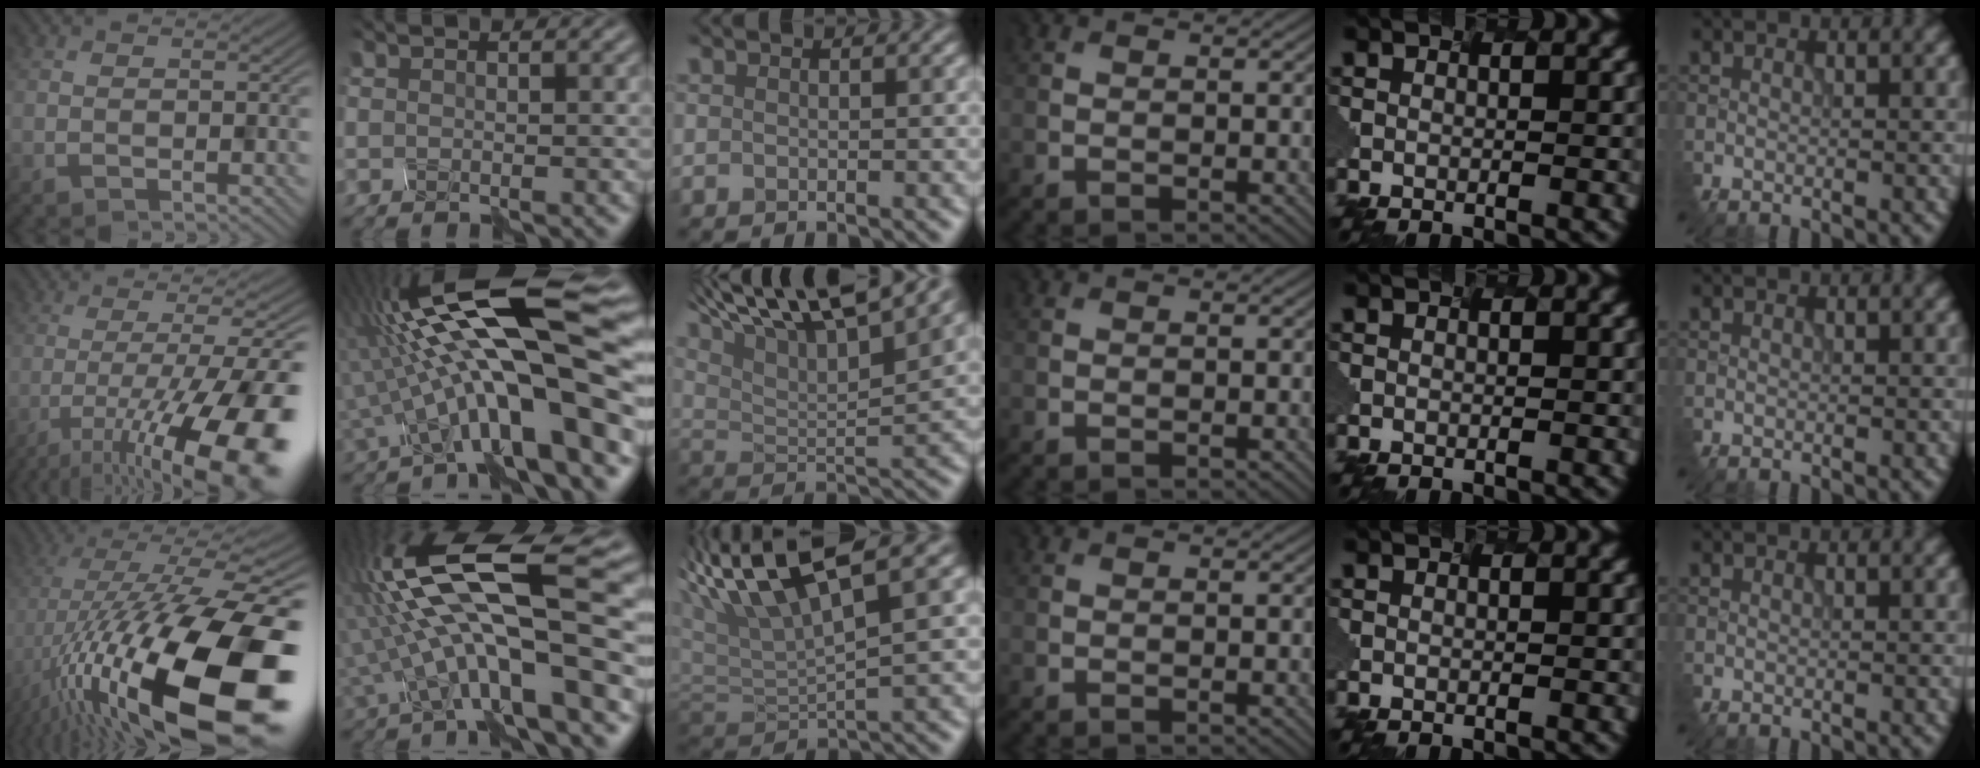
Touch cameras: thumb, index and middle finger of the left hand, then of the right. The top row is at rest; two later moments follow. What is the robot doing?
{"motion": "shake", "object": "plastic piggy bank"}